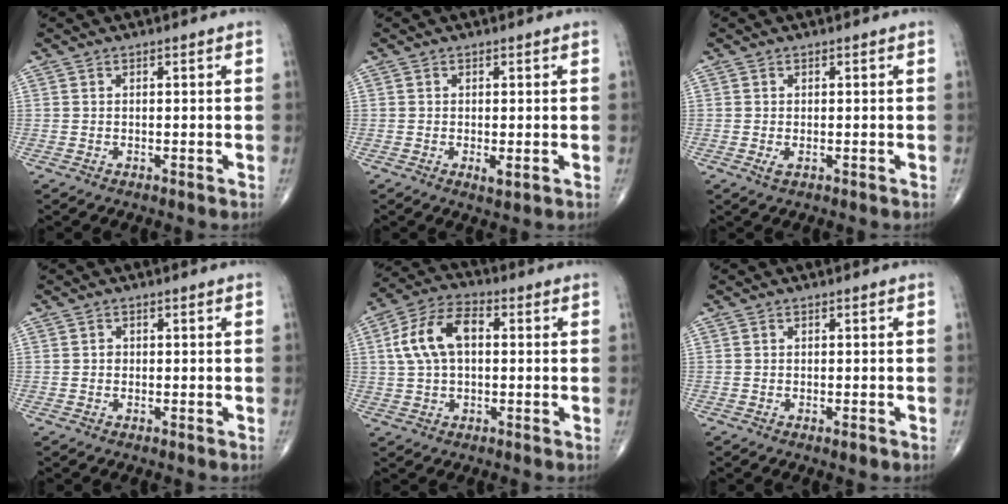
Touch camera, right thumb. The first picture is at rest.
{"total": 1.8, "force": [-0.4, 0.6, 1.6], "torque": [-0.031, -0.007, -0.005]}
{"total": 1.2, "force": [-0.3, 0.5, 1.0], "torque": [-0.020, -0.003, -0.004]}
{"total": 0.7, "force": [-0.1, 0.6, 0.3], "torque": [-0.001, 0.002, -0.001]}
{"total": 10.6, "force": [1.5, 6.2, 8.5], "torque": [-0.166, 0.028, 0.024]}
{"total": 1.2, "force": [-0.6, 0.4, 0.9], "torque": [-0.014, -0.003, -0.007]}